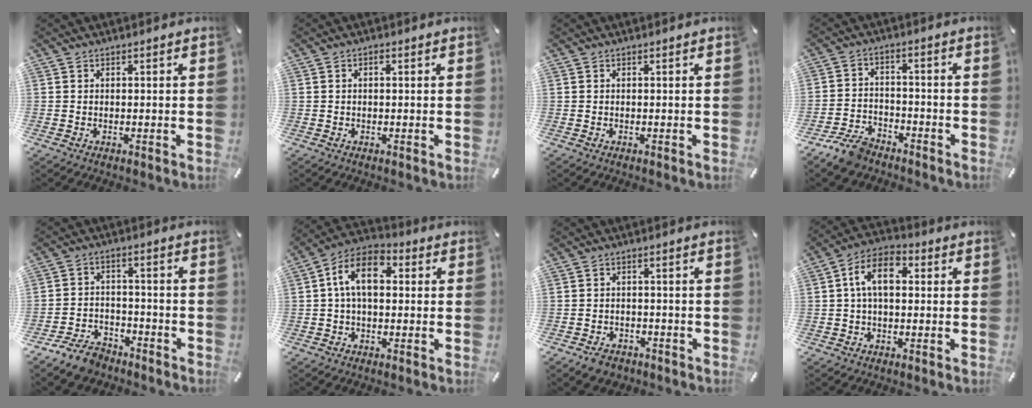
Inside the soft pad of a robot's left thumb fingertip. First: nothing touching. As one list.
[{"total": 0.8, "force": [0.0, 0.4, 0.7], "torque": [-0.013, 0.003, -0.001]}, {"total": 0.0}, {"total": 7.6, "force": [-6.1, 3.6, 2.8], "torque": [-0.056, 0.033, -0.115]}, {"total": 7.3, "force": [-5.9, 3.5, 2.3], "torque": [-0.043, 0.036, -0.112]}, {"total": 10.6, "force": [1.4, 6.5, 8.3], "torque": [-0.167, 0.012, 0.023]}, {"total": 3.4, "force": [-2.4, 2.2, 0.9], "torque": [-0.012, 0.015, -0.046]}, {"total": 9.3, "force": [1.1, 5.5, 7.4], "torque": [-0.136, 0.015, 0.021]}]